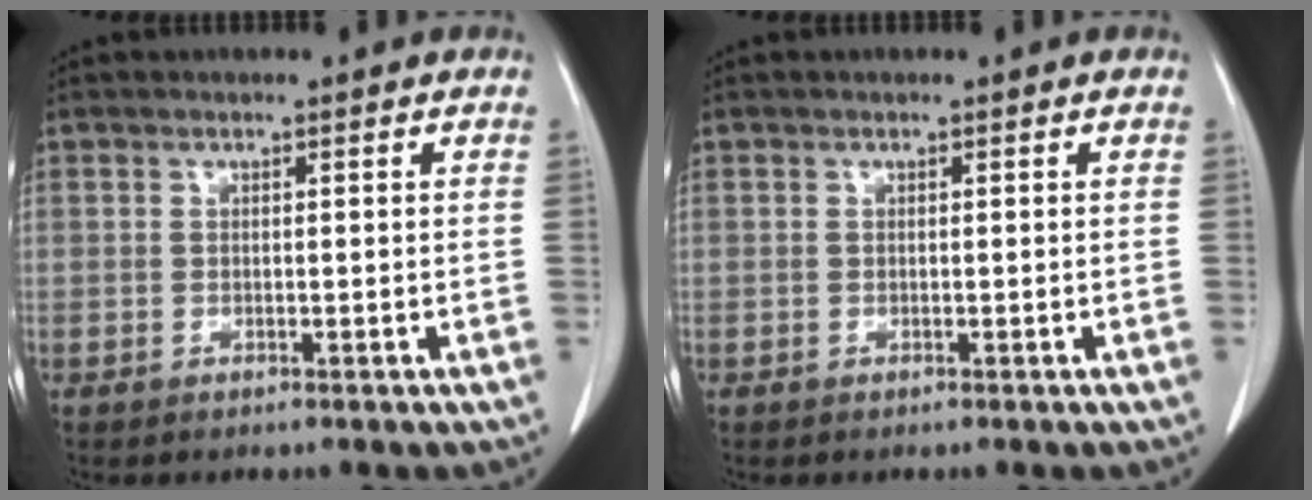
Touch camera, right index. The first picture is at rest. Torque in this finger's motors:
{"motor_torque": [0.00, 0.00, 0.00, 0.00]}